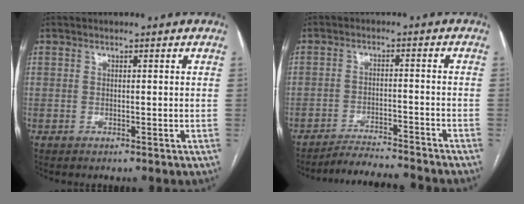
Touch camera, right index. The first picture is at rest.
{"total": 8.6, "force": [-8.3, -0.9, 1.8], "torque": [-0.021, -0.004, -0.136]}